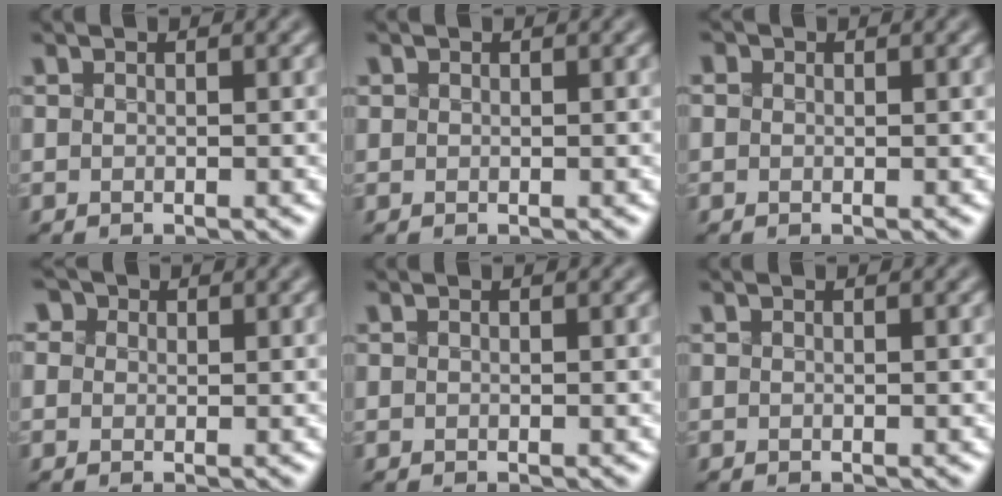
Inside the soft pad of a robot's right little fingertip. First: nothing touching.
{"total": 1.0, "force": [0.5, 0.9, 0.3], "torque": [-0.008, 0.009, 0.012]}
{"total": 2.8, "force": [1.4, 2.0, 1.3], "torque": [-0.019, 0.023, -0.007]}
{"total": 5.4, "force": [2.9, 3.9, 2.3], "torque": [-0.047, 0.026, 0.022]}
{"total": 0.0}
{"total": 0.0}